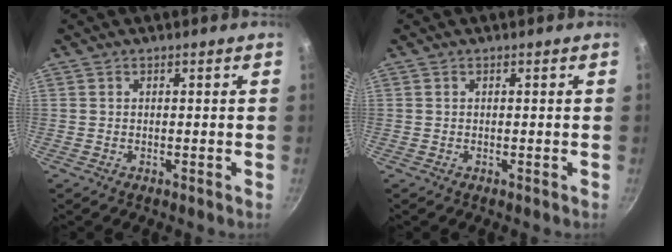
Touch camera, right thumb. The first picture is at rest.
{"total": 0.0}